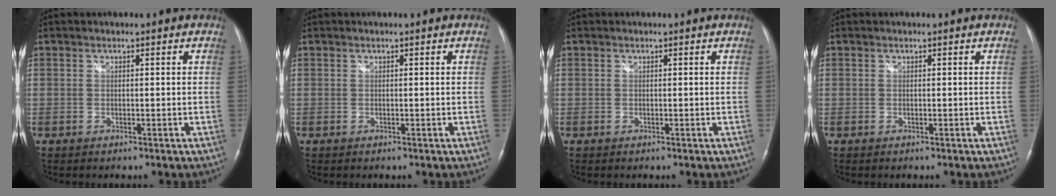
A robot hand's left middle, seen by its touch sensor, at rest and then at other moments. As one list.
[{"total": 0.0}, {"total": 0.0}, {"total": 0.0}]